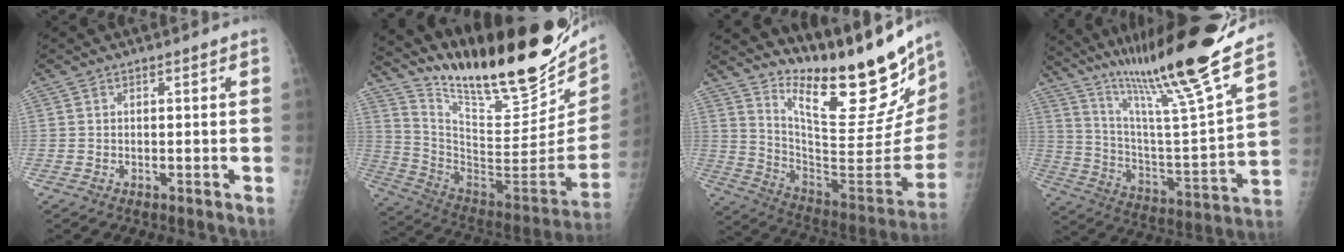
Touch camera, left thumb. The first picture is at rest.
{"total": 33.2, "force": [24.2, 9.3, 20.7], "torque": [-0.305, -0.110, 0.378]}
{"total": 27.5, "force": [21.6, 6.0, 16.0], "torque": [-0.209, -0.155, 0.322]}
{"total": 27.3, "force": [21.1, 1.5, 17.4], "torque": [-0.271, -0.101, 0.345]}